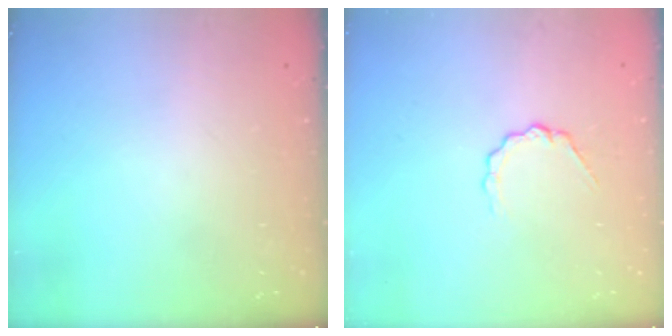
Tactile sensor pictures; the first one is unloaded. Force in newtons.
{"total": 4.3, "press": 4.3, "slide": 0.4}